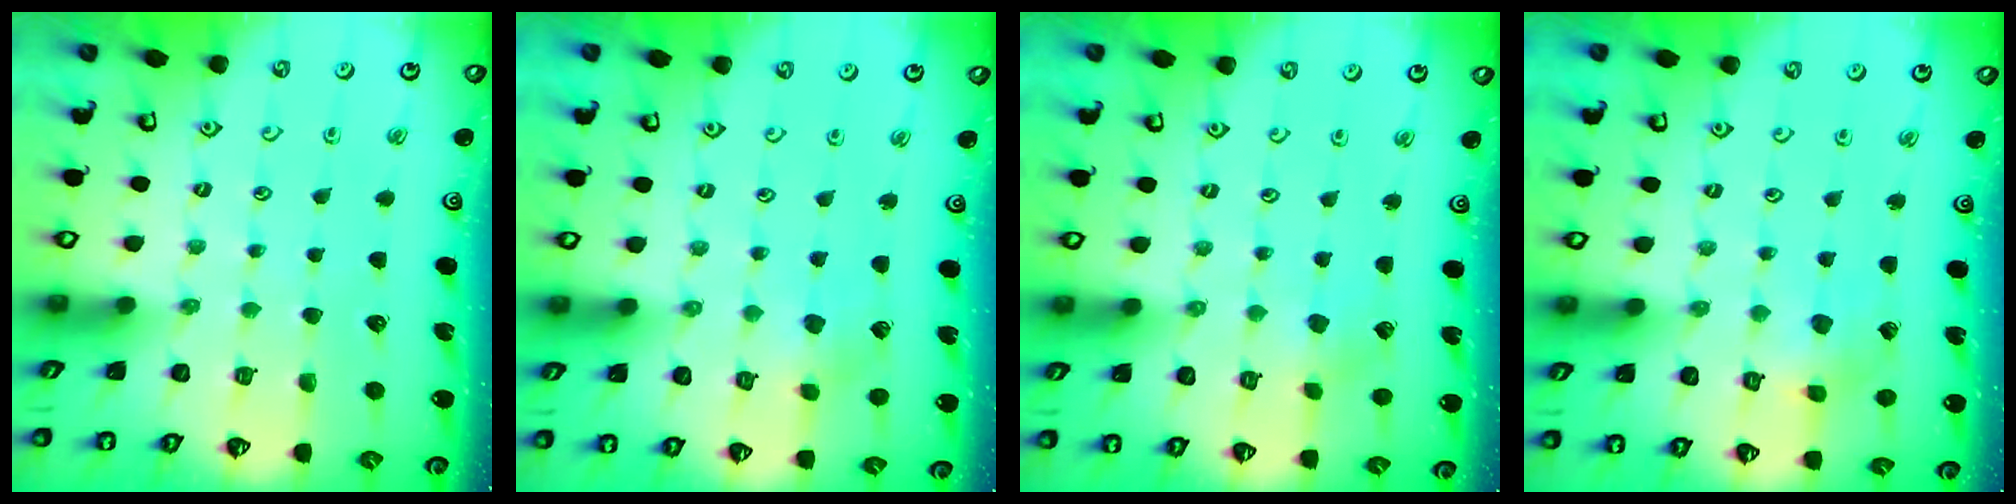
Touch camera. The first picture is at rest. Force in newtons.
{"total": 2.8, "press": 2.7, "slide": 0.4}
{"total": 1.6, "press": 1.6, "slide": 0.2}
{"total": 2.3, "press": 2.2, "slide": 0.4}